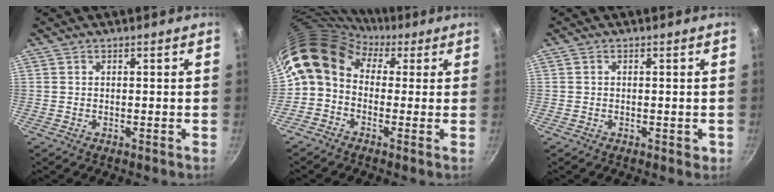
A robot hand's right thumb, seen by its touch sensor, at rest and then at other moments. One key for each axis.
{"total": 11.5, "fx": 2.1, "fy": 8.9, "fz": 6.9, "tx": -0.119, "ty": 0.029, "tz": 0.010}
{"total": 1.5, "fx": -0.3, "fy": 1.1, "fz": 1.0, "tx": -0.008, "ty": 0.003, "tz": -0.003}